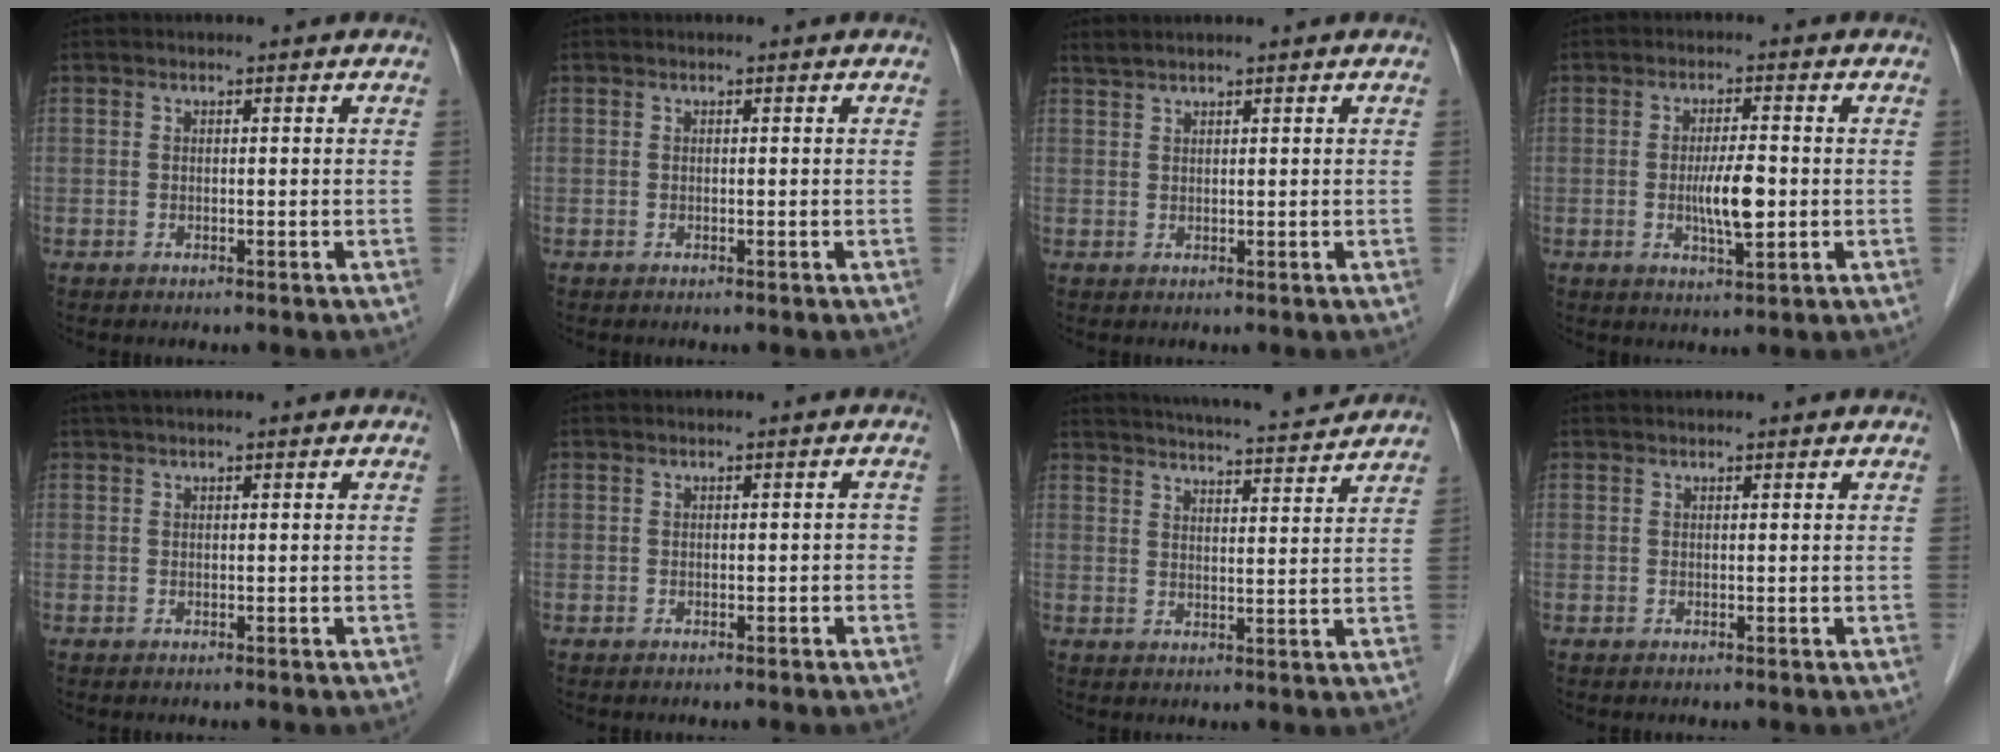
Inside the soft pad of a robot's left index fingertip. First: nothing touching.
{"total": 0.0}
{"total": 2.3, "force": [2.1, -0.3, 1.0], "torque": [-0.018, 0.020, 0.043]}
{"total": 5.2, "force": [-0.6, 0.9, 5.0], "torque": [-0.097, -0.006, -0.008]}
{"total": 2.1, "force": [1.6, 0.0, 1.3], "torque": [-0.019, 0.029, 0.030]}
{"total": 0.7, "force": [-0.2, 0.5, 0.5], "torque": [0.000, 0.004, -0.005]}
{"total": 14.2, "force": [13.4, 0.4, 4.9], "torque": [-0.082, 0.003, 0.180]}
{"total": 1.7, "force": [1.6, 0.2, 0.5], "torque": [-0.009, 0.021, 0.022]}